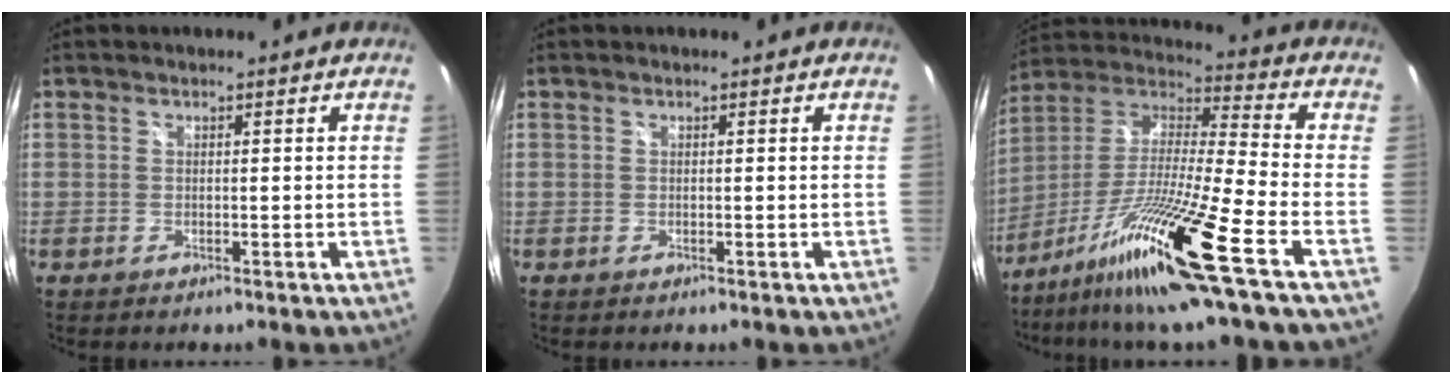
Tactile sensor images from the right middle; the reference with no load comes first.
{"total": 0.0}
{"total": 18.7, "force": [-11.9, -1.1, 14.5], "torque": [-0.267, -0.034, -0.219]}